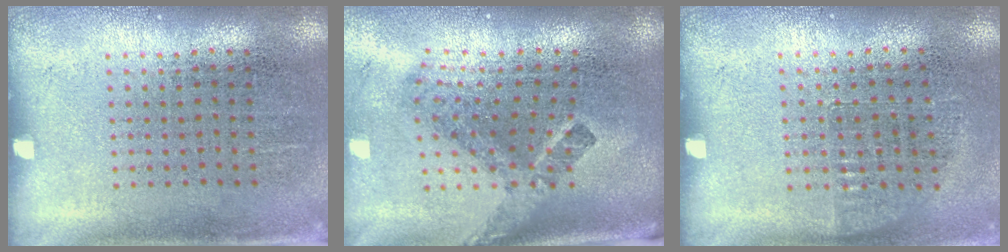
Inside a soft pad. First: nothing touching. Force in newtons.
{"total": 2.7, "press": 1.7, "slide": 2.1}
{"total": 0.7, "press": 0.7, "slide": 0.2}